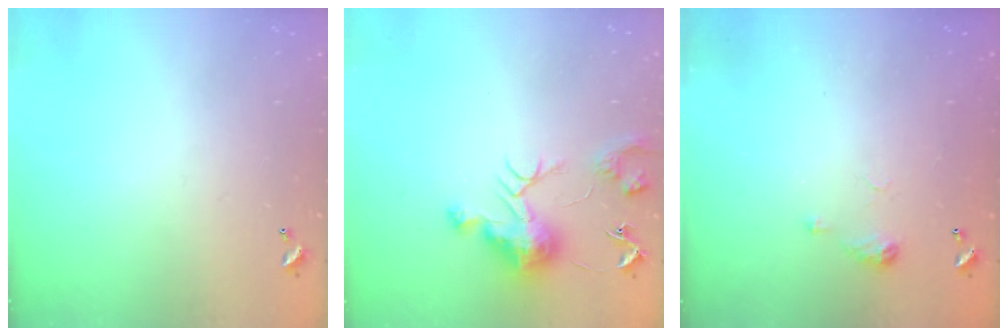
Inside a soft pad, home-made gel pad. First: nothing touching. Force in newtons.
{"total": 10.0, "press": 10.0, "slide": 0.6}
{"total": 5.4, "press": 5.3, "slide": 0.8}